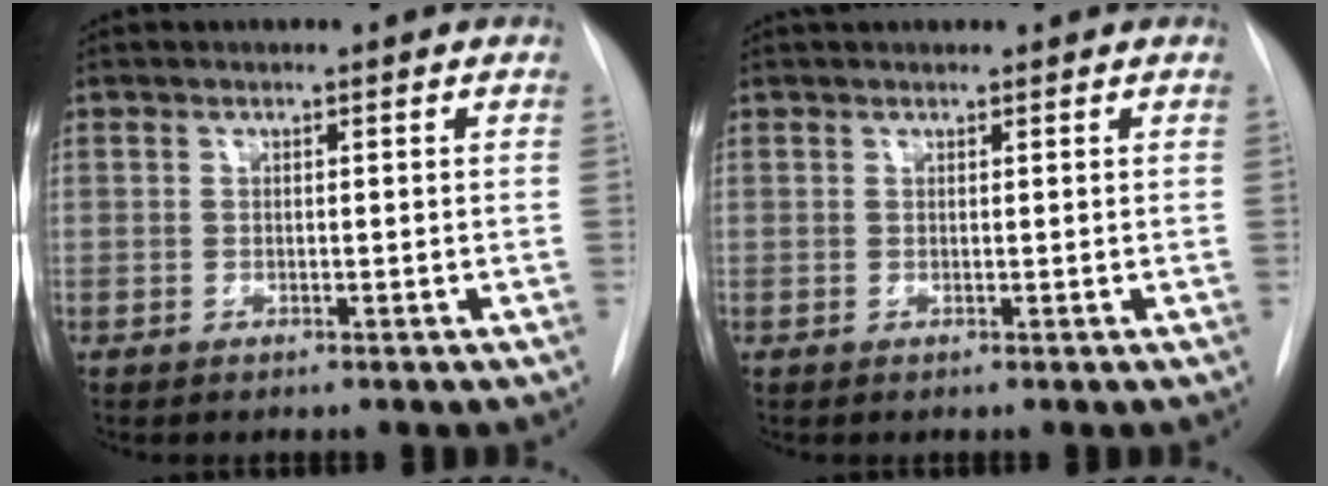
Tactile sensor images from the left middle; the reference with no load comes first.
{"total": 1.8, "force": [1.7, 0.5, 0.4], "torque": [-0.005, 0.025, 0.026]}